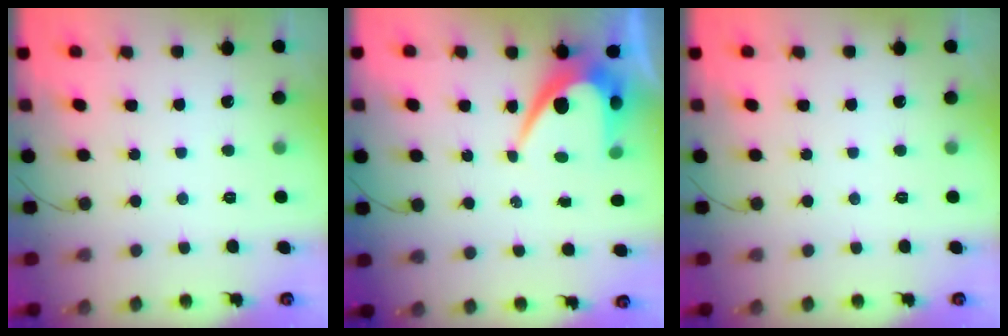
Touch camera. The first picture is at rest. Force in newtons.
{"total": 7.8, "press": 7.8, "slide": 0.4}
{"total": 0.0}